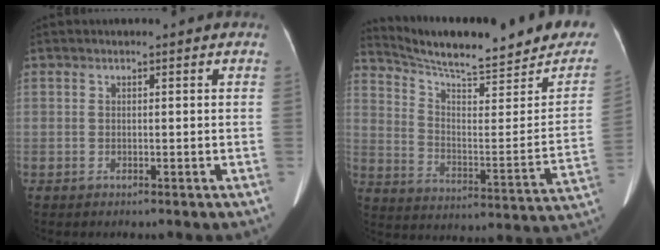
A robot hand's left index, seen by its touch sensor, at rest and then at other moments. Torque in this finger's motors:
{"motor_torque": [-0.65, -1.49, -0.09, 0.01]}